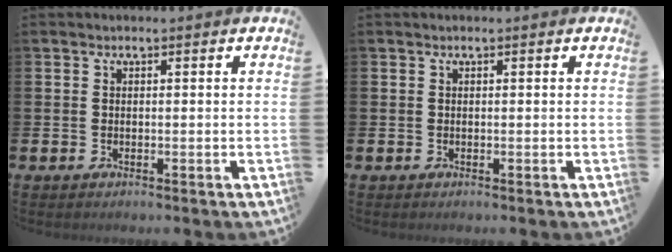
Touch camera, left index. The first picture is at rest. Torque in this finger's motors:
{"motor_torque": [0.37, -0.31, 0.12, 0.00]}